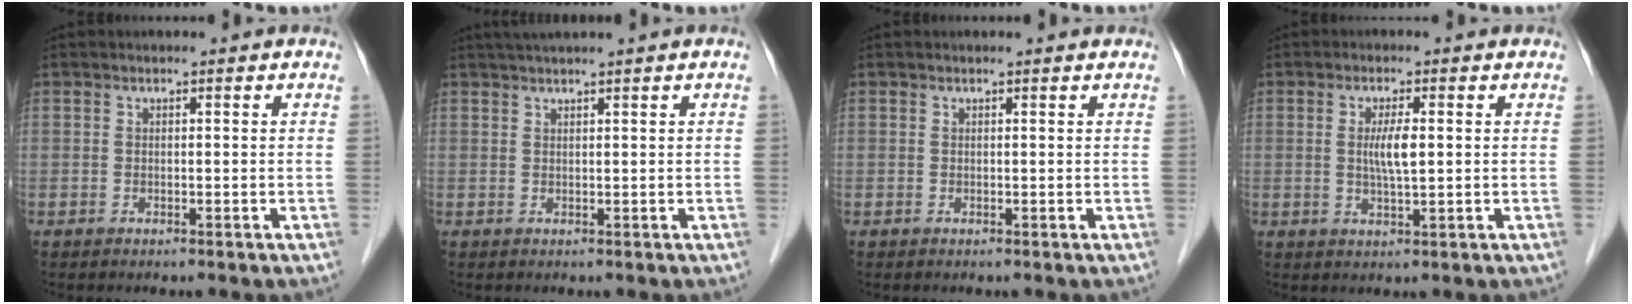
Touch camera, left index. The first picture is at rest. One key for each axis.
{"total": 2.9, "fx": 2.3, "fy": -0.8, "fz": 1.6, "tx": -0.024, "ty": 0.017, "tz": 0.044}
{"total": 0.7, "fx": 0.6, "fy": 0.0, "fz": 0.1, "tx": -0.009, "ty": 0.001, "tz": 0.005}
{"total": 3.8, "fx": 0.4, "fy": 0.4, "fz": 3.8, "tx": -0.070, "ty": -0.002, "tz": 0.006}